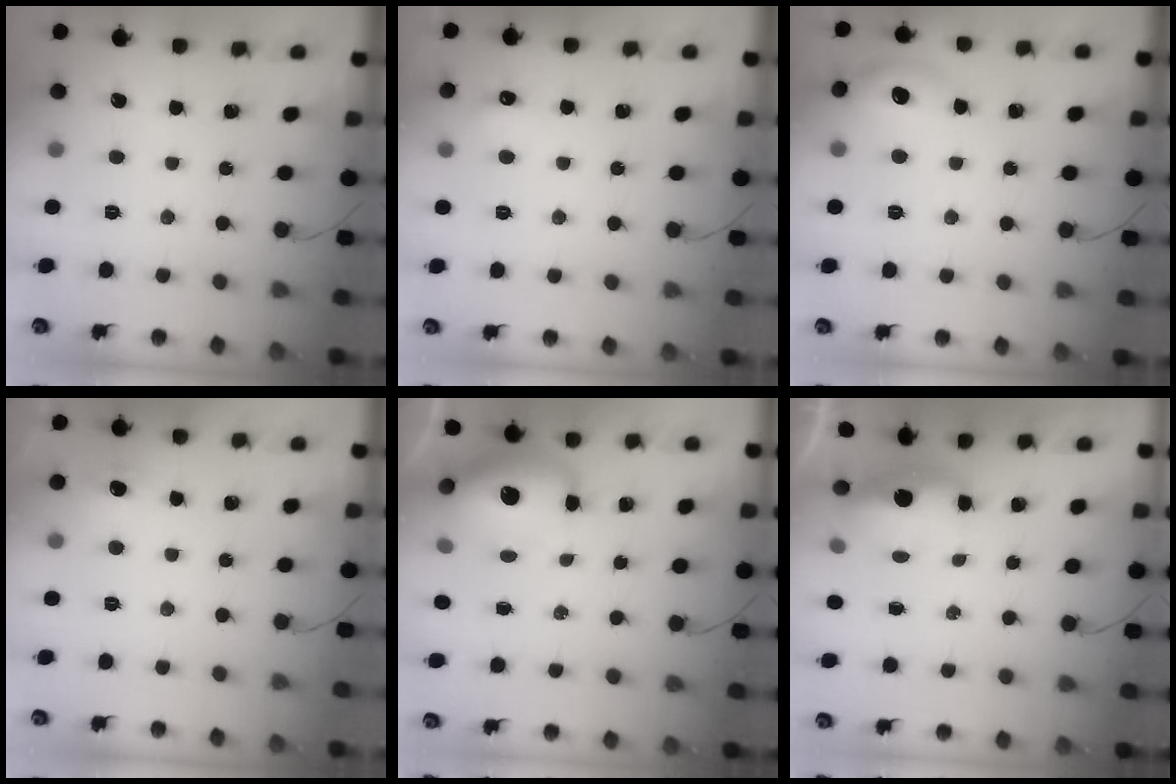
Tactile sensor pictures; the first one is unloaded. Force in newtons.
{"total": 5.3, "press": 5.1, "slide": 1.5}
{"total": 9.8, "press": 9.0, "slide": 4.0}
{"total": 4.3, "press": 3.9, "slide": 1.7}
{"total": 13.8, "press": 13.5, "slide": 2.9}
{"total": 5.5, "press": 5.5, "slide": 0.5}